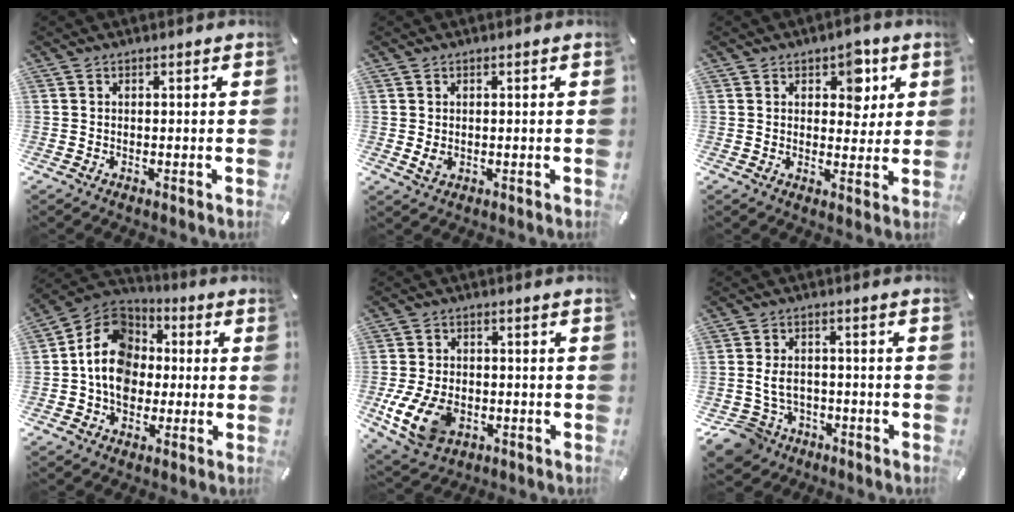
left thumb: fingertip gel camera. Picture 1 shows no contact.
{"total": 2.1, "force": [-0.1, 1.6, 1.3], "torque": [-0.014, 0.000, -0.003]}
{"total": 6.6, "force": [2.9, 4.6, 3.7], "torque": [-0.030, -0.007, 0.042]}
{"total": 13.4, "force": [-1.1, 11.4, 7.1], "torque": [-0.156, 0.017, -0.024]}
{"total": 12.0, "force": [-3.6, 8.4, 7.7], "torque": [-0.170, 0.005, -0.063]}
{"total": 7.8, "force": [-2.4, 6.6, 3.4], "torque": [-0.095, 0.016, -0.045]}